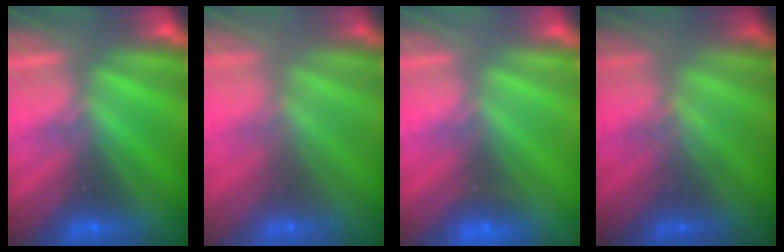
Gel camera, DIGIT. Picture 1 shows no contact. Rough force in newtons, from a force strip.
{"total": 7.7}
{"total": 1.9}
{"total": 2.5}